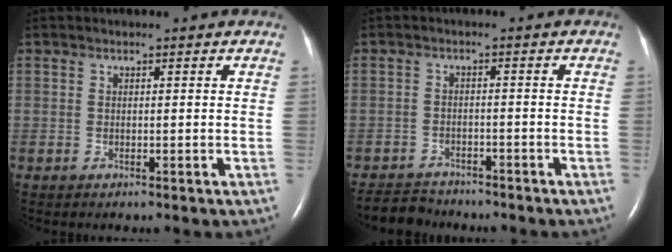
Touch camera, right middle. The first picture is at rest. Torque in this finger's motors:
{"motor_torque": [0.44, -0.46, 0.07, 0.00]}